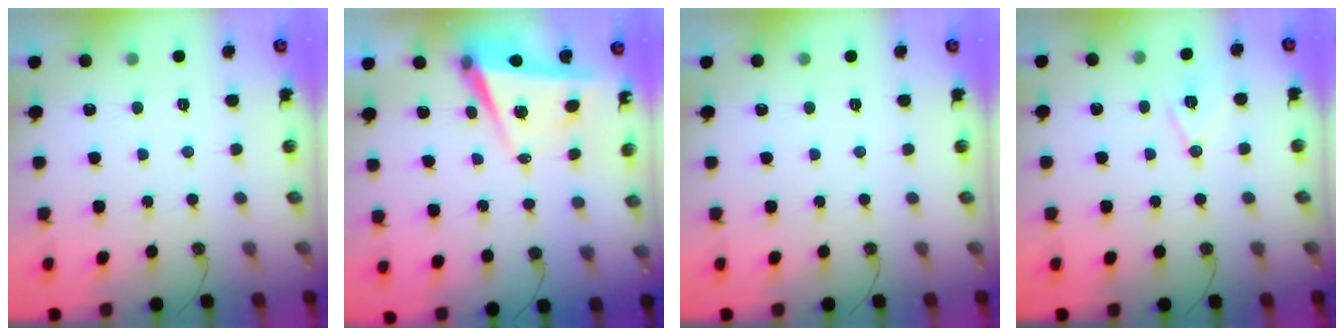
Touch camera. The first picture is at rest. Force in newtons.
{"total": 6.0, "press": 4.9, "slide": 3.3}
{"total": 0.0}
{"total": 8.5, "press": 7.8, "slide": 3.5}